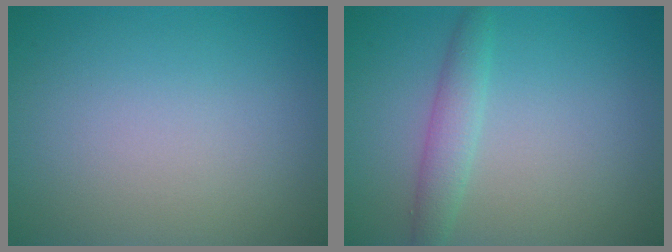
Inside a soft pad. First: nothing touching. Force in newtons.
{"total": 2.3, "press": 2.3, "slide": 0.0}